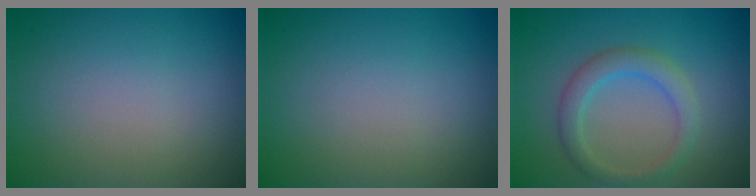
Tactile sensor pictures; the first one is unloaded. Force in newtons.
{"total": 0.0}
{"total": 3.0, "press": 3.0, "slide": 0.0}